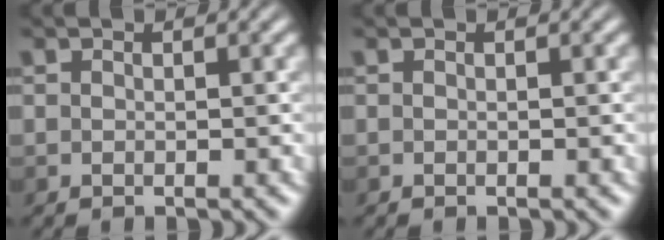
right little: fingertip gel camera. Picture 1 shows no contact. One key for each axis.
{"total": 0.0}